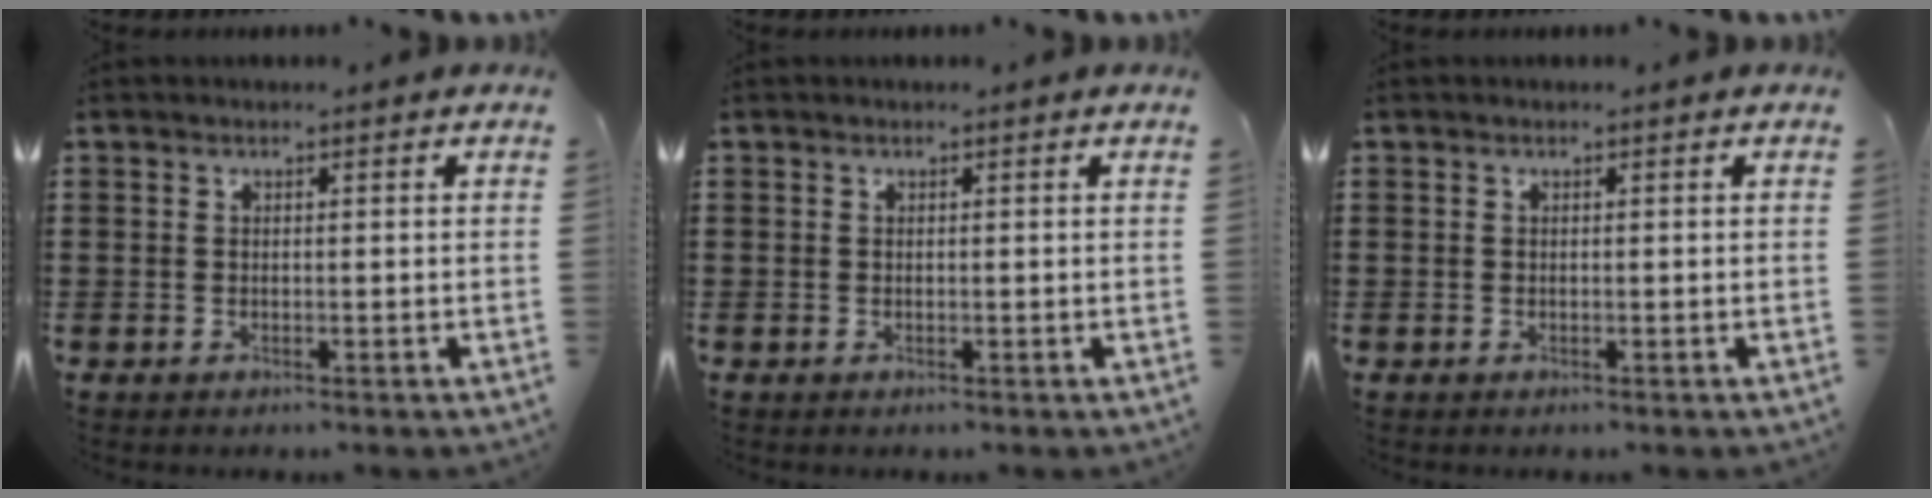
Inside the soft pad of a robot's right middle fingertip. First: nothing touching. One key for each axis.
{"total": 0.0}
{"total": 0.0}